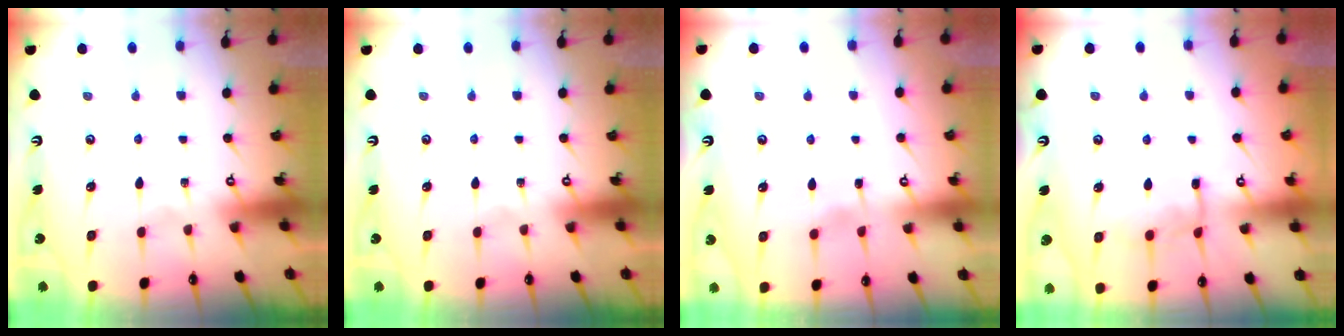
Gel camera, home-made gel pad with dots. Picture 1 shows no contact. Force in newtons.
{"total": 0.0}
{"total": 2.8, "press": 2.8, "slide": 0.4}
{"total": 8.9, "press": 8.9, "slide": 0.5}